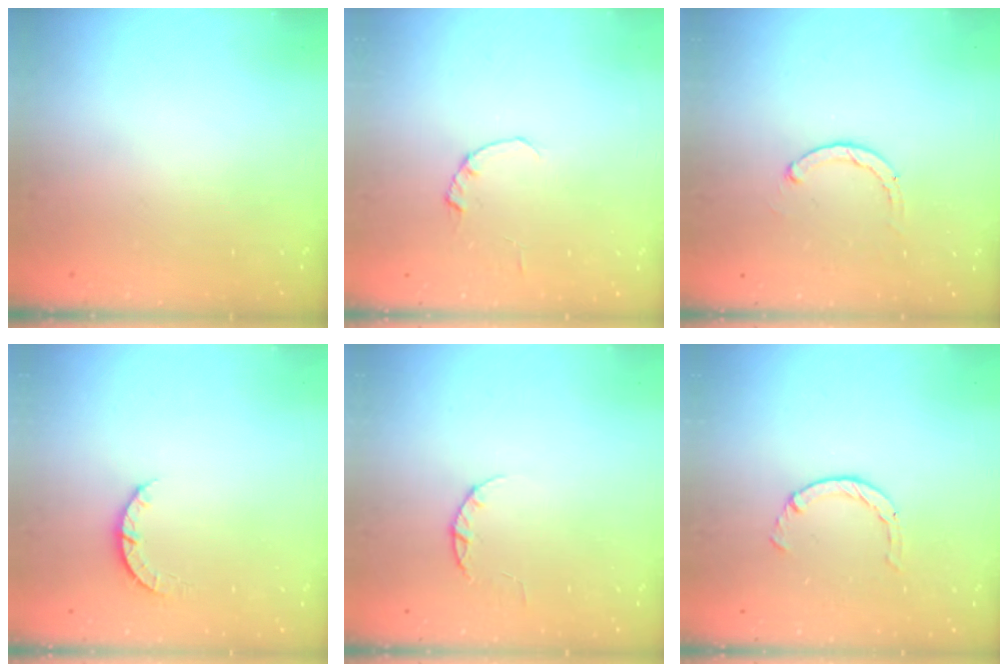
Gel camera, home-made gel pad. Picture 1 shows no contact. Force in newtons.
{"total": 0.0}
{"total": 1.1, "press": 1.0, "slide": 0.3}
{"total": 3.2, "press": 3.2, "slide": 0.4}
{"total": 2.4, "press": 2.3, "slide": 0.4}
{"total": 2.1, "press": 2.1, "slide": 0.3}